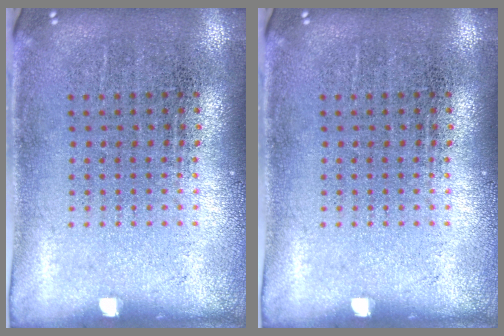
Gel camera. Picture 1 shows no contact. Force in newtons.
{"total": 0.0}